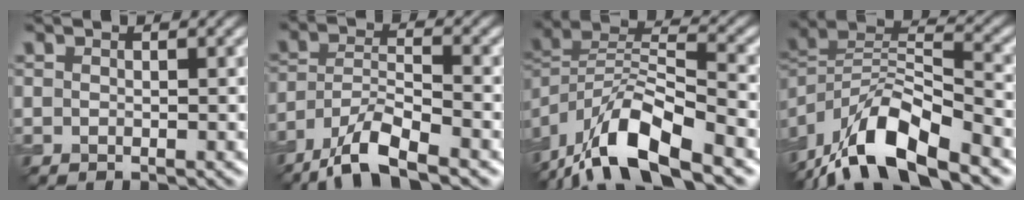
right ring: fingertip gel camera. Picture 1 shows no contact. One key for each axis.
{"total": 7.4, "fx": -5.5, "fy": 1.8, "fz": 4.6, "tx": -0.080, "ty": -0.001, "tz": -0.106}
{"total": 12.4, "fx": -8.3, "fy": 4.1, "fz": 8.3, "tx": -0.157, "ty": 0.007, "tz": -0.160}
{"total": 12.4, "fx": -8.6, "fy": 4.0, "fz": 8.0, "tx": -0.153, "ty": 0.013, "tz": -0.162}